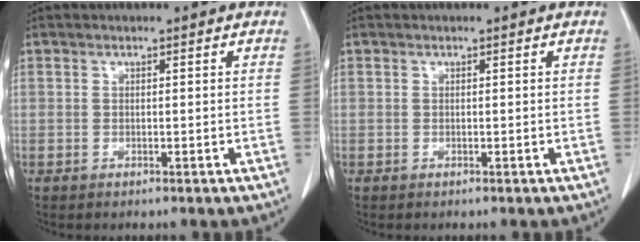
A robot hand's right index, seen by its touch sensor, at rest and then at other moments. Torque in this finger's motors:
{"motor_torque": [0.00, 0.00, 0.00, 0.00]}